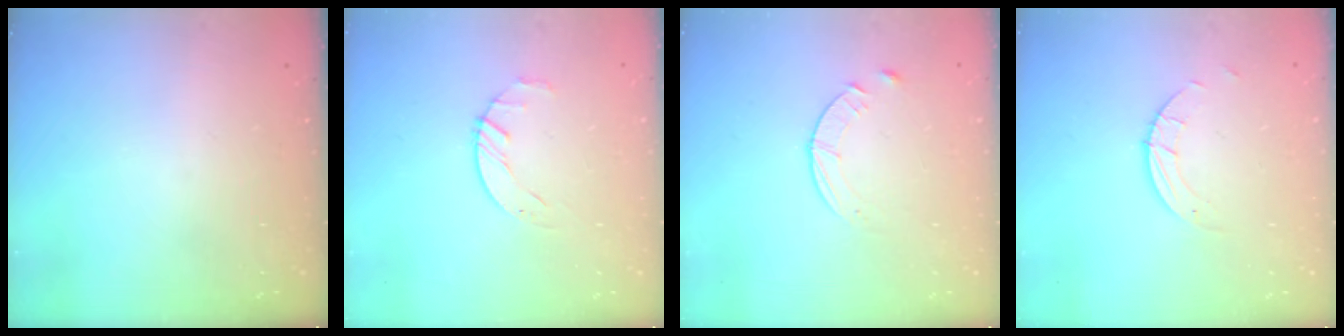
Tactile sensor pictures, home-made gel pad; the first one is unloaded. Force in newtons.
{"total": 2.1, "press": 2.1, "slide": 0.3}
{"total": 5.6, "press": 5.6, "slide": 0.7}
{"total": 1.5, "press": 1.5, "slide": 0.1}